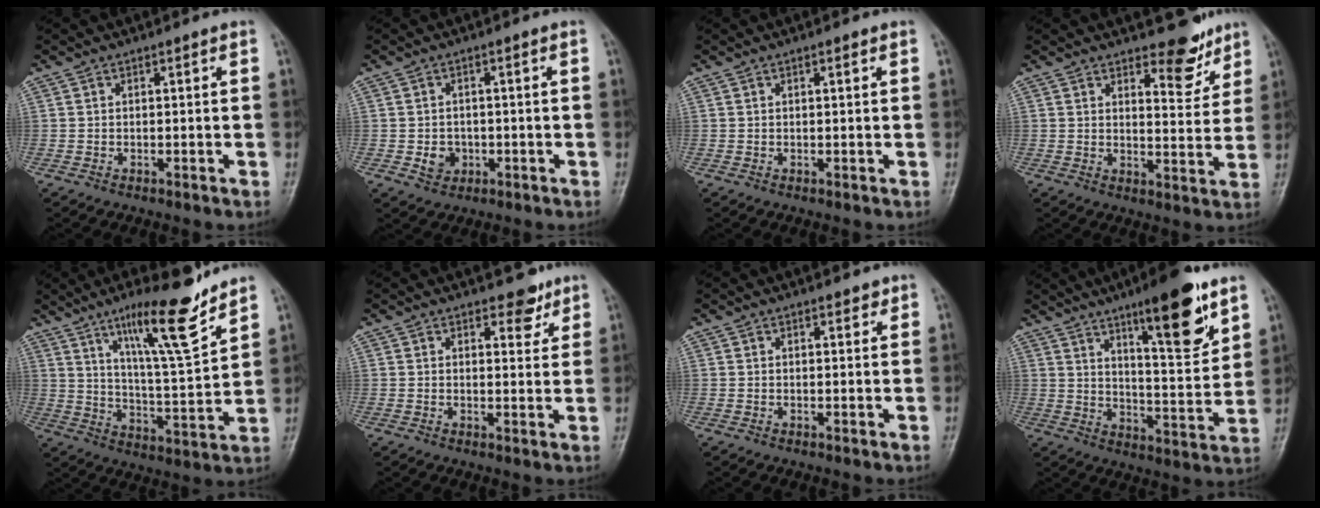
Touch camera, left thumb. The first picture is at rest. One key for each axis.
{"total": 3.4, "fx": -0.9, "fy": 3.0, "fz": 1.5, "tx": -0.010, "ty": 0.004, "tz": -0.009}
{"total": 0.7, "fx": 0.3, "fy": 0.1, "fz": 0.6, "tx": -0.011, "ty": 0.001, "tz": 0.004}
{"total": 7.2, "fx": 5.5, "fy": 3.0, "fz": 3.7, "tx": -0.019, "ty": -0.042, "tz": 0.078}
{"total": 15.4, "fx": 10.4, "fy": 2.1, "fz": 11.1, "tx": -0.170, "ty": -0.068, "tz": 0.179}
{"total": 4.0, "fx": 2.9, "fy": 2.1, "fz": 1.9, "tx": -0.001, "ty": -0.017, "tz": 0.038}
{"total": 1.3, "fx": 0.9, "fy": 0.6, "fz": 0.7, "tx": -0.004, "ty": -0.005, "tz": 0.010}
{"total": 16.0, "fx": 9.5, "fy": 3.8, "fz": 12.3, "tx": -0.158, "ty": -0.061, "tz": 0.150}